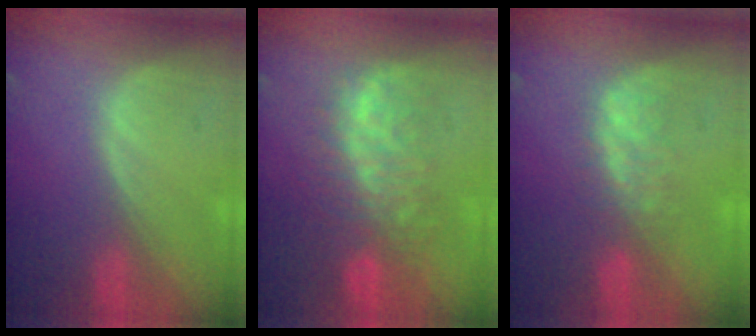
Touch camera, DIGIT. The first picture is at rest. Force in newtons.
{"total": 9.9, "press": 8.6, "slide": 4.8}
{"total": 3.6, "press": 3.6, "slide": 0.7}